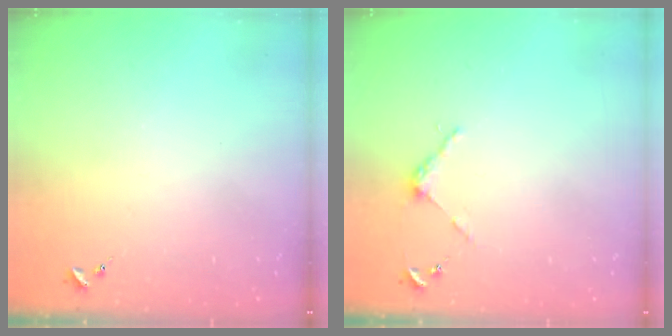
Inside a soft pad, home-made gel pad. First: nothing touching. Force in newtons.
{"total": 3.9, "press": 3.9, "slide": 0.2}